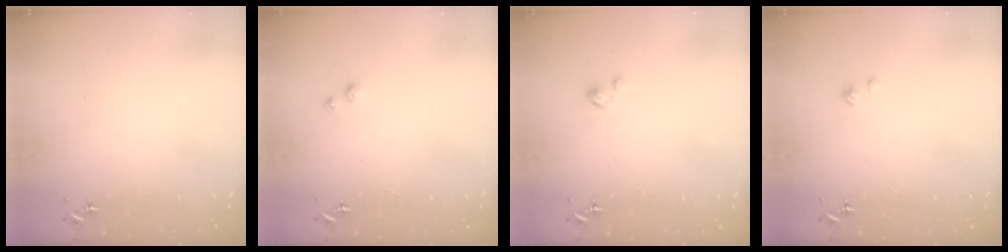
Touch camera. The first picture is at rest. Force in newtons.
{"total": 2.3, "press": 2.3, "slide": 0.3}
{"total": 1.9, "press": 1.9, "slide": 0.2}
{"total": 1.9, "press": 1.9, "slide": 0.2}